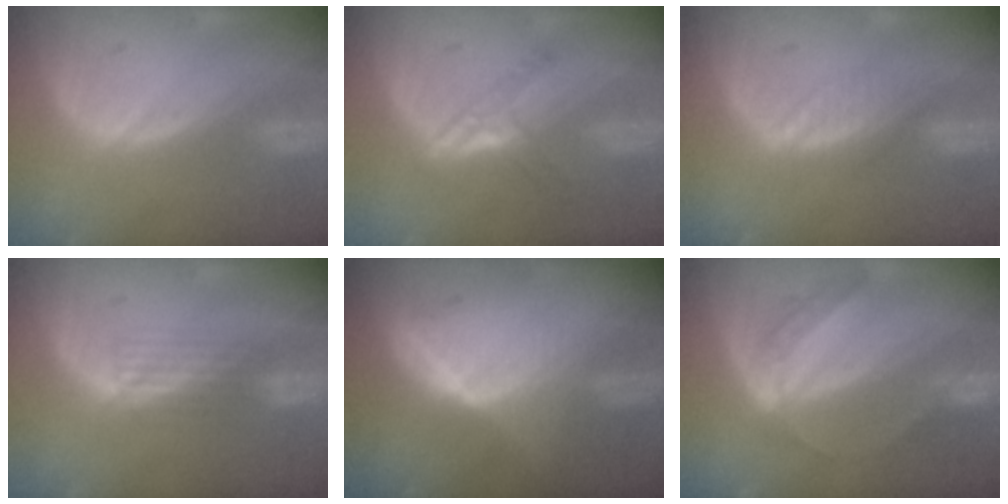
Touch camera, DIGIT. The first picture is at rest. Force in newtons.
{"total": 5.4, "press": 4.8, "slide": 2.6}
{"total": 2.7, "press": 2.7, "slide": 0.2}
{"total": 2.9, "press": 2.6, "slide": 1.2}
{"total": 6.5, "press": 5.8, "slide": 2.8}
{"total": 6.2, "press": 5.2, "slide": 3.3}